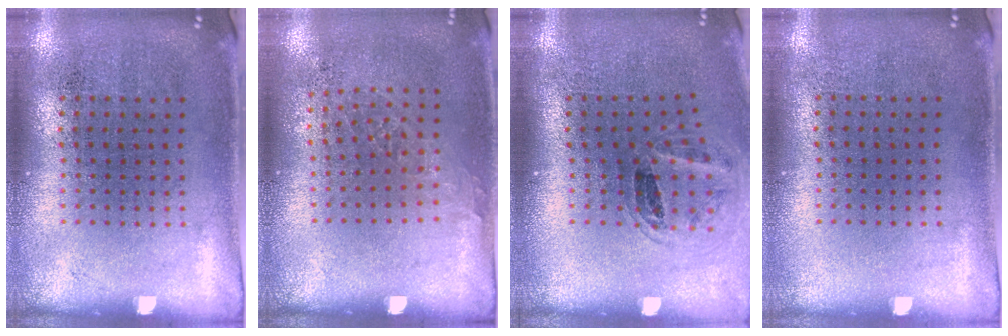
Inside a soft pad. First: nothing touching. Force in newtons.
{"total": 0.9, "press": 0.8, "slide": 0.4}
{"total": 1.1, "press": 1.0, "slide": 0.5}
{"total": 0.0}